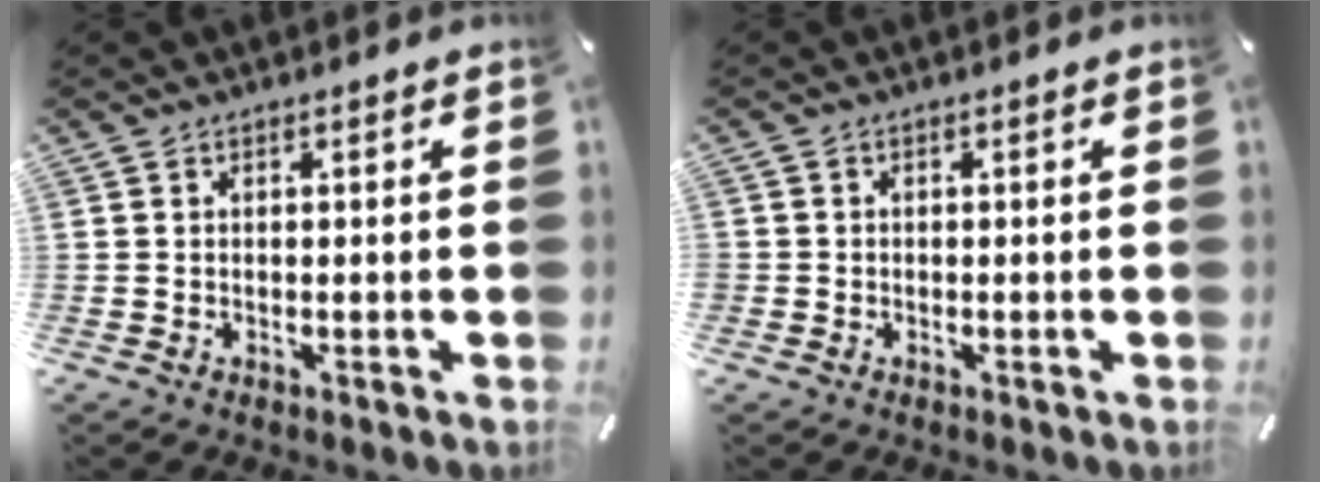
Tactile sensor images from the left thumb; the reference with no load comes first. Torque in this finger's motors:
{"motor_torque": [0.97, 1.51, 0.61, -0.49, 0.39]}